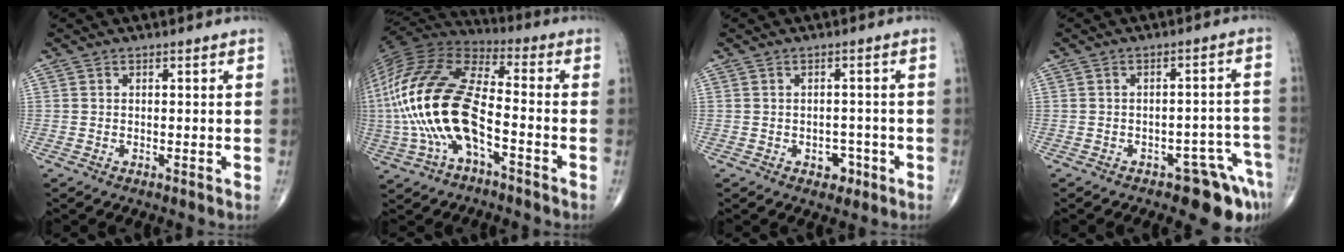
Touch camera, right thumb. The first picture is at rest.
{"total": 22.0, "force": [-4.6, 10.0, 19.0], "torque": [-0.411, 0.031, -0.086]}
{"total": 3.1, "force": [-1.3, 2.3, 1.5], "torque": [0.000, 0.007, -0.016]}
{"total": 9.0, "force": [-5.8, 3.9, 5.6], "torque": [-0.036, 0.046, -0.070]}